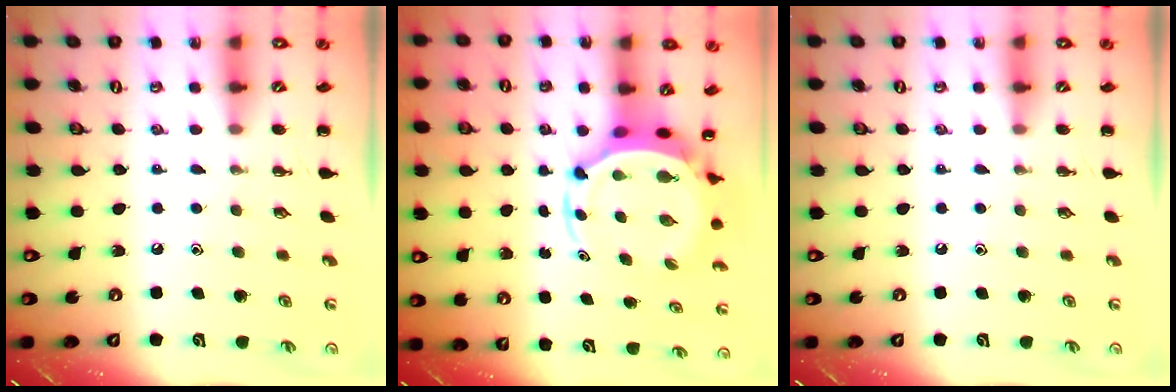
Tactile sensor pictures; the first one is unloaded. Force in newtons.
{"total": 4.6, "press": 4.4, "slide": 1.4}
{"total": 0.0}